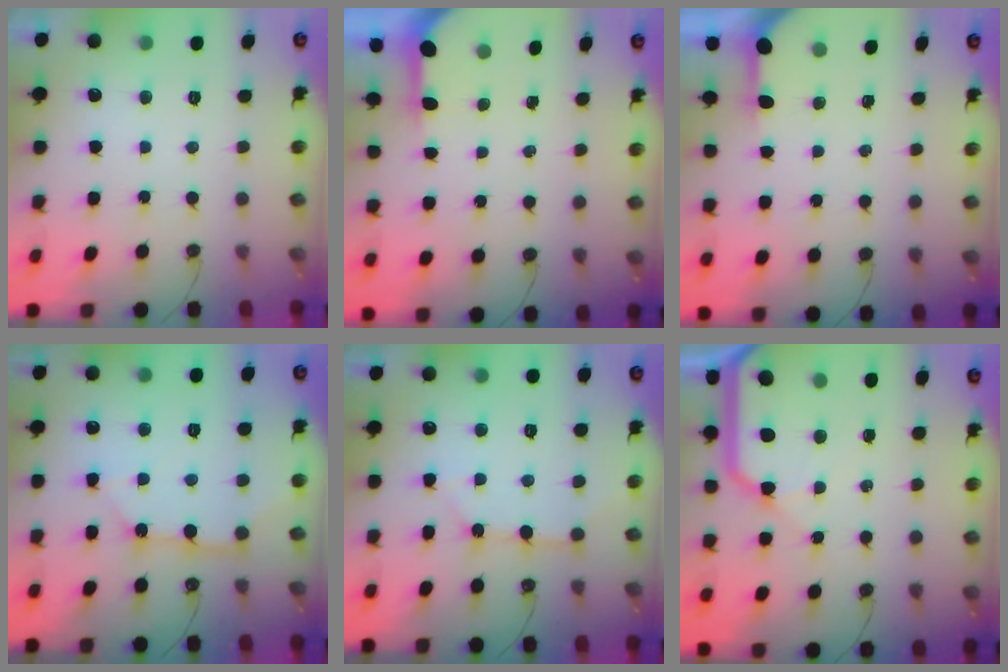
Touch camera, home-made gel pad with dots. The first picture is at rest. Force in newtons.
{"total": 3.5, "press": 3.5, "slide": 0.4}
{"total": 2.9, "press": 2.9, "slide": 0.3}
{"total": 10.1, "press": 10.1, "slide": 1.2}
{"total": 4.5, "press": 4.4, "slide": 0.5}
{"total": 13.2, "press": 13.1, "slide": 1.8}